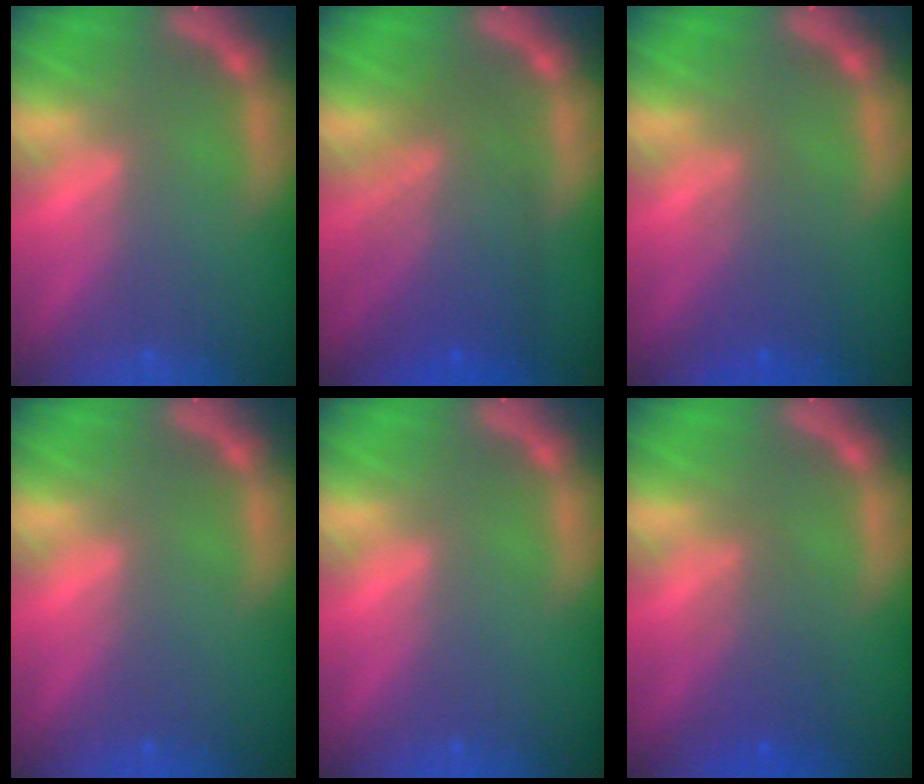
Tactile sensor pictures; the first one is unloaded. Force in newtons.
{"total": 7.5}
{"total": 3.1}
{"total": 0.0}
{"total": 0.0}
{"total": 3.0}